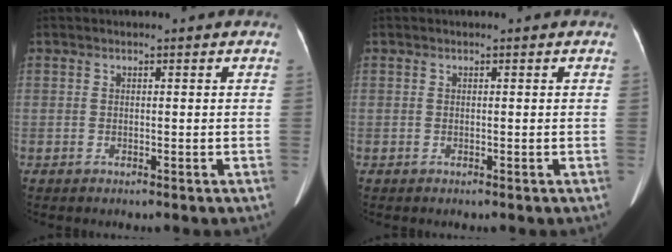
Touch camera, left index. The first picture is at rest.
{"total": 0.0}